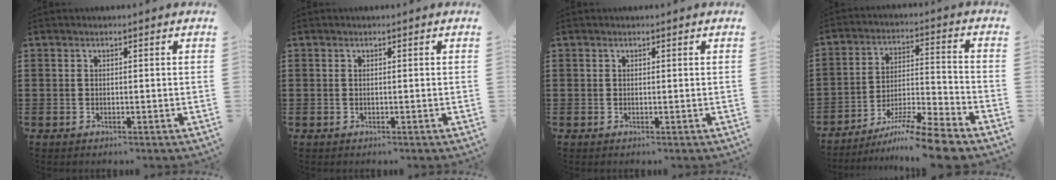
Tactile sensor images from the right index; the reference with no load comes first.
{"total": 0.0}
{"total": 0.0}
{"total": 9.2, "force": [-7.9, -0.3, 4.7], "torque": [-0.072, 0.011, -0.153]}